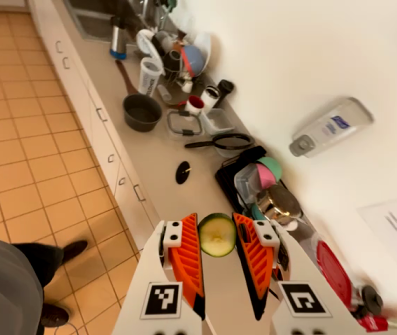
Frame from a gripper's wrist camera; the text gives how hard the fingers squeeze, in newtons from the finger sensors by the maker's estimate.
{"total": 8.1, "left": 7.7, "right": 8.5}